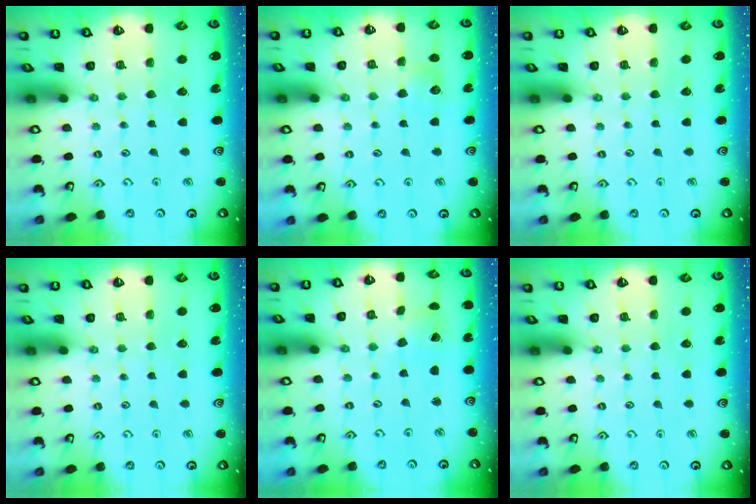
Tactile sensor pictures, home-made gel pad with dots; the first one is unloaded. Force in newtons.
{"total": 7.3, "press": 7.3, "slide": 0.8}
{"total": 0.0}
{"total": 0.0}
{"total": 2.9, "press": 2.9, "slide": 0.3}
{"total": 0.0}